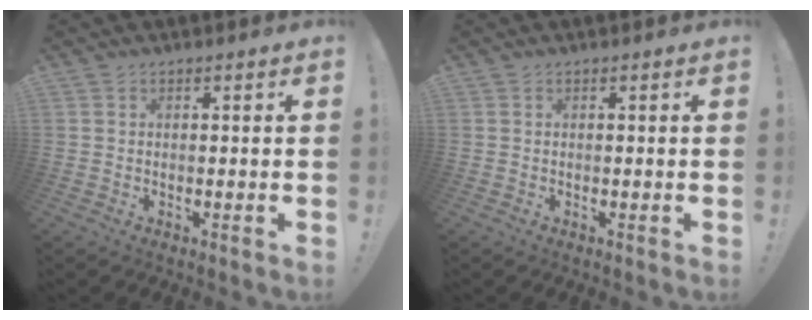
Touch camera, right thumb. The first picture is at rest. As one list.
[{"total": 0.0}]